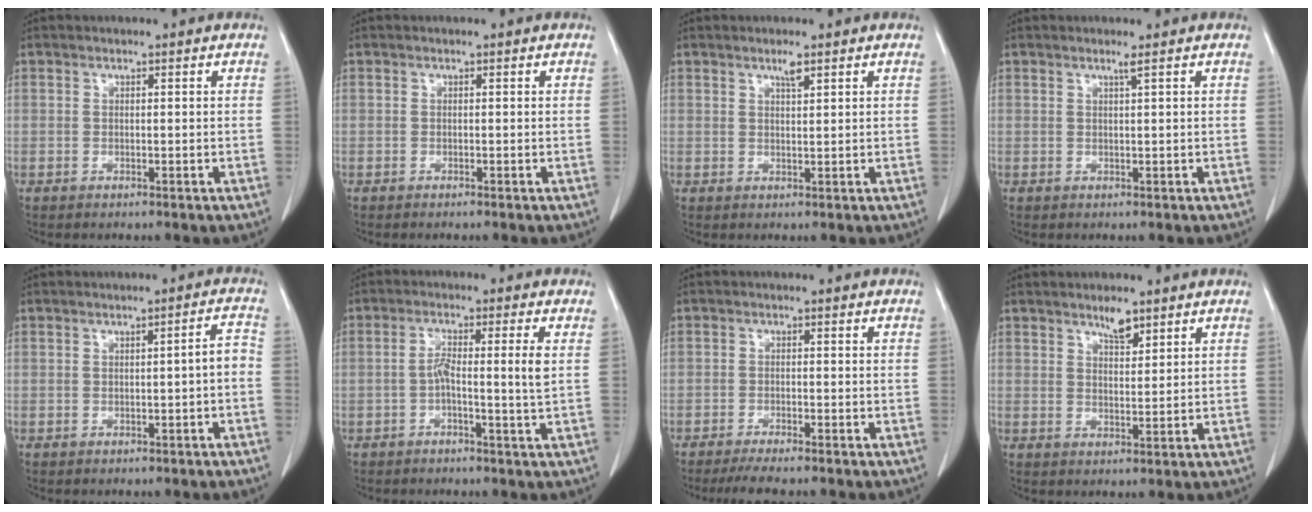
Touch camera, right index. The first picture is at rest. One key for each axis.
{"total": 0.0}
{"total": 1.6, "fx": 1.1, "fy": 0.1, "fz": 1.2, "tx": -0.023, "ty": -0.001, "tz": 0.021}
{"total": 0.8, "fx": 0.5, "fy": -0.3, "fz": 0.6, "tx": -0.019, "ty": -0.007, "tz": 0.013}
{"total": 2.6, "fx": -0.7, "fy": 0.3, "fz": 2.4, "tx": -0.029, "ty": 0.007, "tz": -0.011}
{"total": 4.7, "fx": -0.4, "fy": -0.5, "fz": 4.7, "tx": -0.088, "ty": 0.008, "tz": -0.008}
{"total": 5.2, "fx": -4.5, "fy": 0.2, "fz": 2.6, "tx": -0.035, "ty": -0.012, "tz": -0.072}
{"total": 3.2, "fx": 2.5, "fy": 0.9, "fz": 1.8, "tx": -0.034, "ty": -0.003, "tz": 0.042}